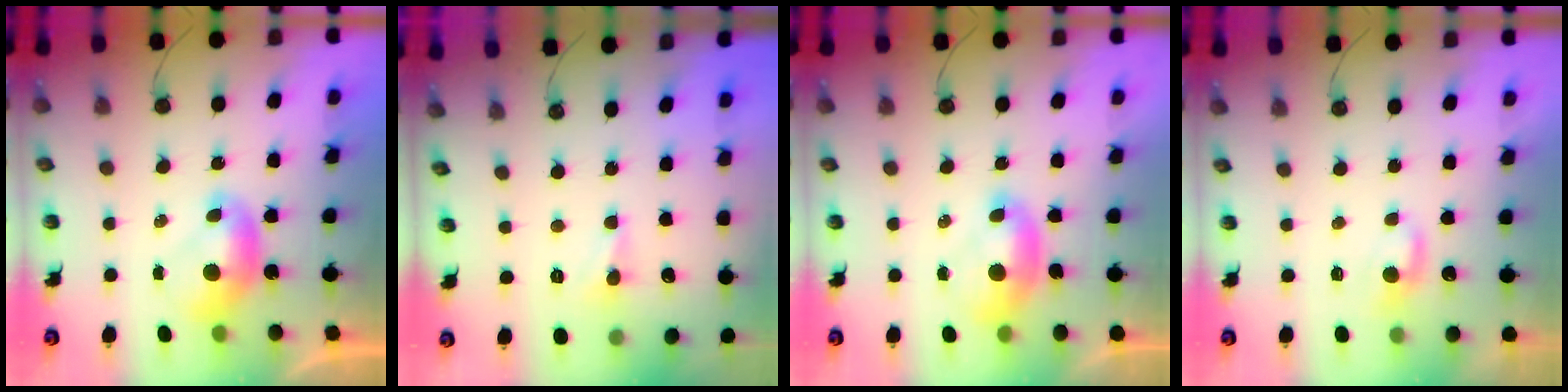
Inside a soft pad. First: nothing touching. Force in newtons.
{"total": 0.5, "press": 0.5, "slide": 0.1}
{"total": 1.8, "press": 1.7, "slide": 0.6}
{"total": 1.4, "press": 1.2, "slide": 0.5}